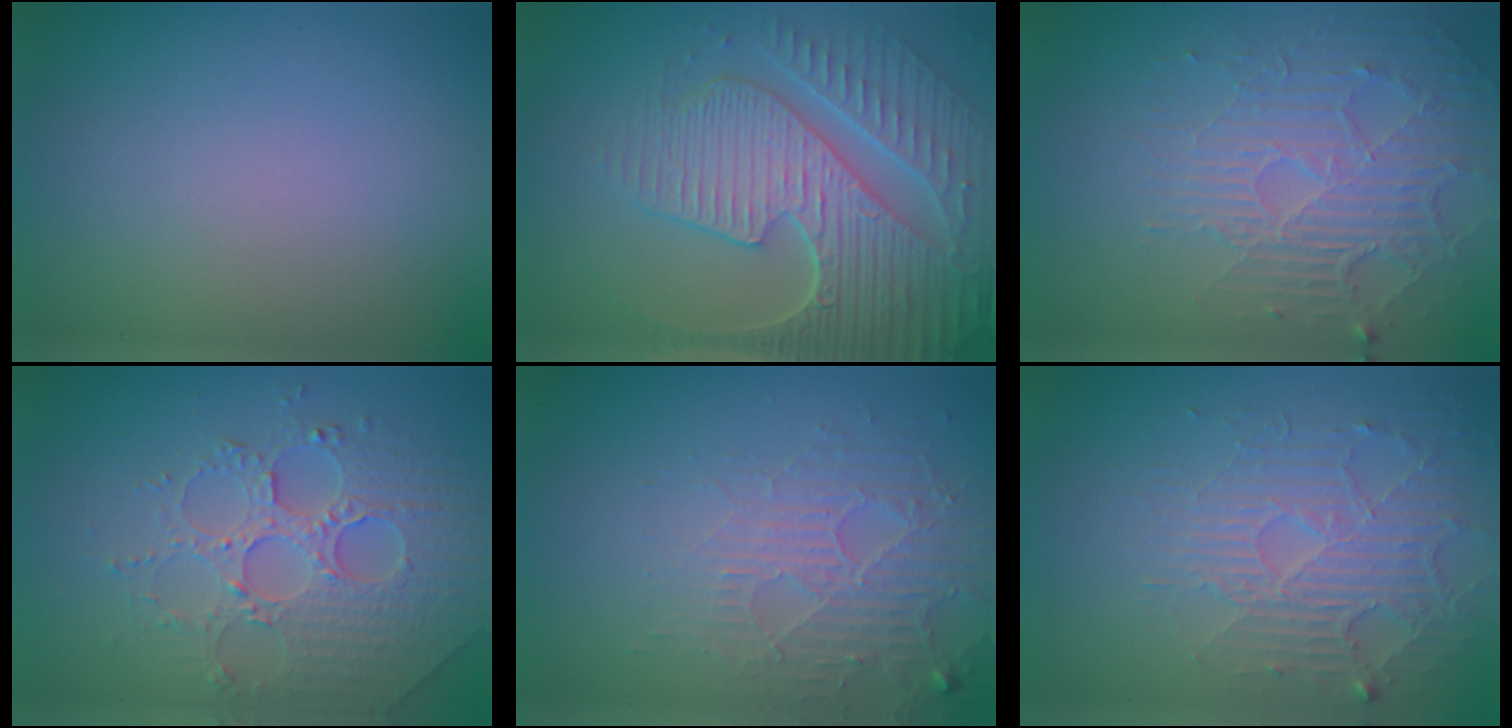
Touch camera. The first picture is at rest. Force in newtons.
{"total": 8.7, "press": 6.2, "slide": 6.1}
{"total": 5.6, "press": 3.5, "slide": 4.4}
{"total": 4.4, "press": 4.3, "slide": 1.1}
{"total": 3.8, "press": 2.9, "slide": 2.4}
{"total": 4.0, "press": 3.4, "slide": 2.1}